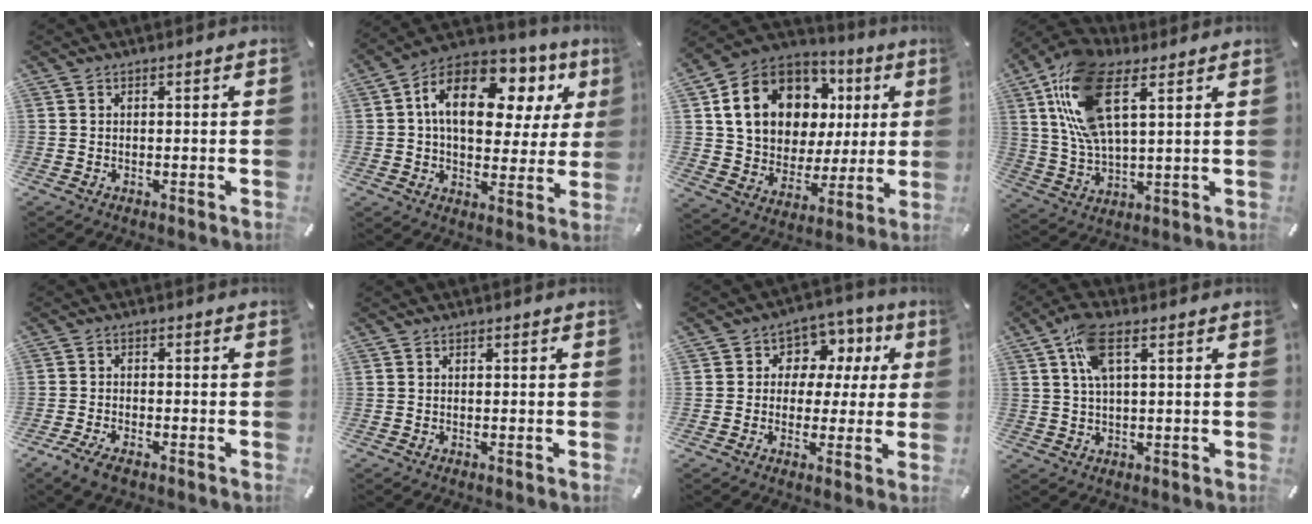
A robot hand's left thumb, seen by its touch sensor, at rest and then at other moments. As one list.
[{"total": 18.8, "force": [6.7, 11.7, 13.0], "torque": [-0.219, -0.014, 0.112]}, {"total": 17.0, "force": [6.0, 13.3, 8.8], "torque": [-0.159, -0.027, 0.117]}, {"total": 17.0, "force": [7.8, 7.9, 12.9], "torque": [-0.285, -0.003, 0.142]}, {"total": 3.7, "force": [-2.7, 1.3, 2.1], "torque": [-0.051, 0.006, -0.055]}, {"total": 0.0}, {"total": 8.0, "force": [1.5, 7.3, 3.1], "torque": [-0.050, -0.008, 0.025]}, {"total": 7.9, "force": [2.7, 2.8, 6.9], "torque": [-0.139, 0.007, 0.048]}]